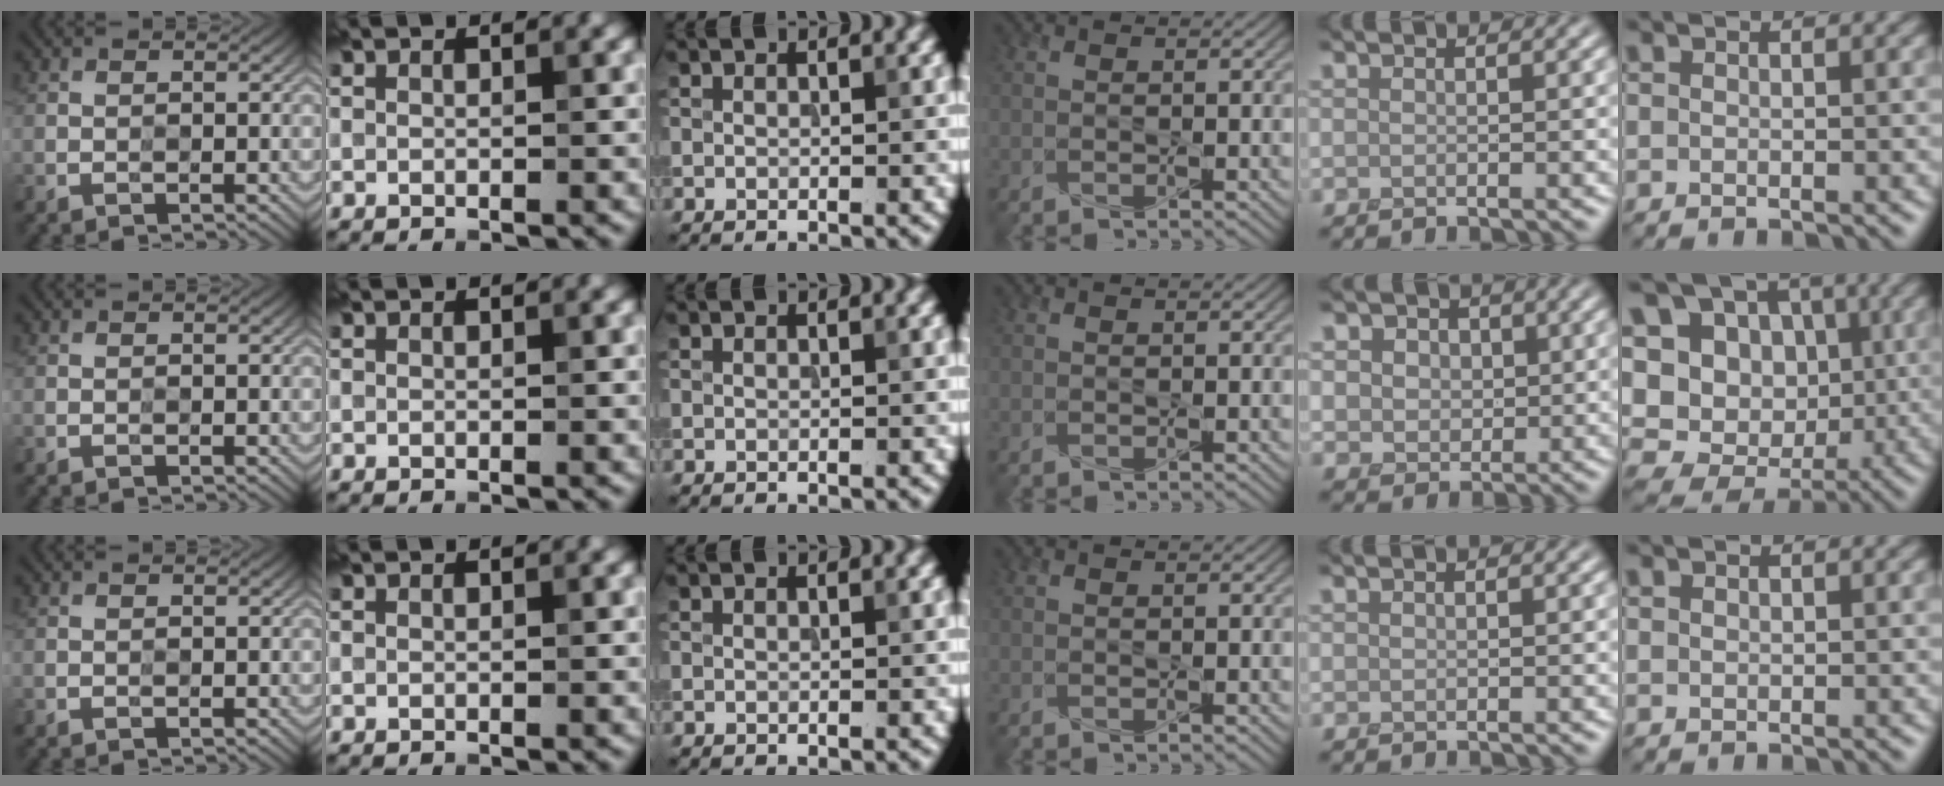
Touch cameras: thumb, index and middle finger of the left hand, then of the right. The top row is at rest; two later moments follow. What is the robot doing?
{"motion": "press", "object": "memory foam"}